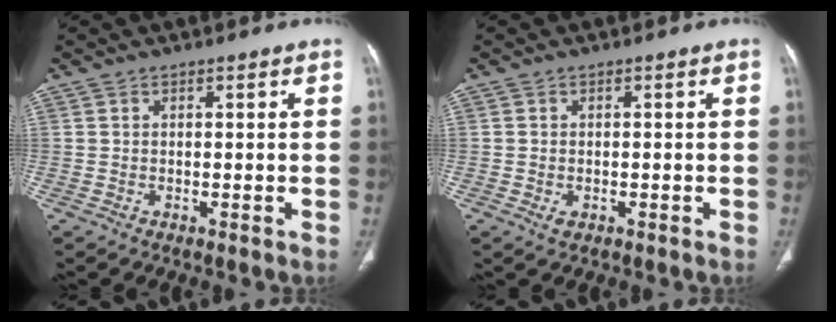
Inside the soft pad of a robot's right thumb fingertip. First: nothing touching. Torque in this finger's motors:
{"motor_torque": [-0.86, 0.36, 0.03, 0.39, -0.06]}